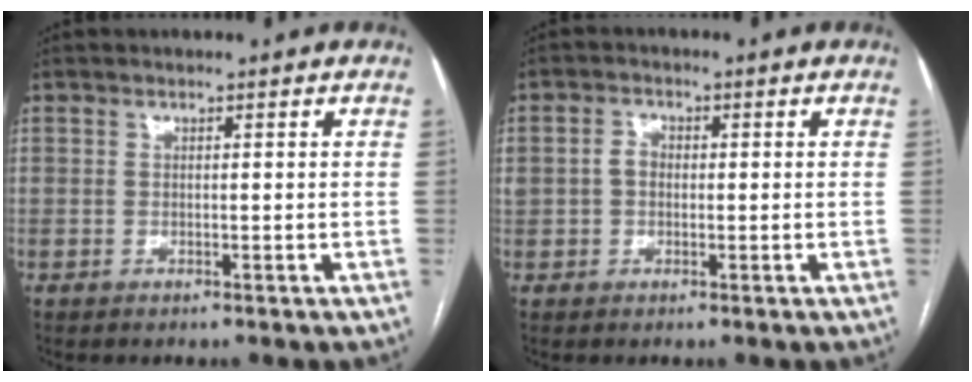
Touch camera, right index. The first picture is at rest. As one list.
[{"total": 3.4, "force": [0.1, 2.6, 2.1], "torque": [-0.053, 0.020, 0.002]}]